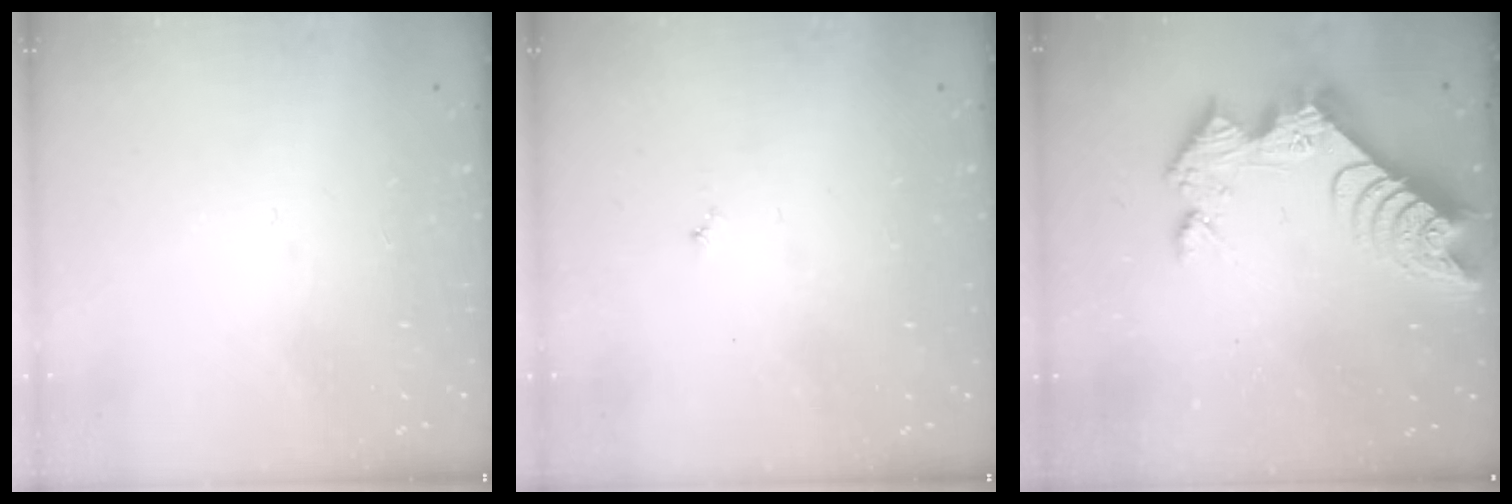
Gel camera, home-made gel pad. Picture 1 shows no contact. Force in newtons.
{"total": 3.0, "press": 2.9, "slide": 0.3}
{"total": 16.6, "press": 16.6, "slide": 1.4}